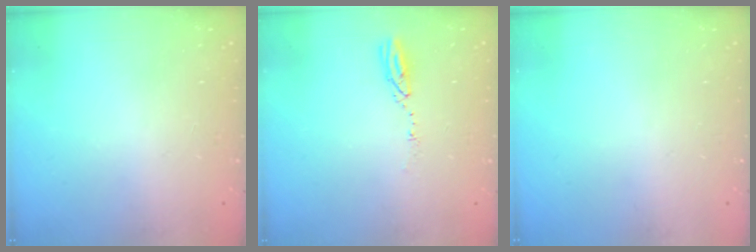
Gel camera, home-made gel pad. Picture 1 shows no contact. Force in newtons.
{"total": 3.8, "press": 3.7, "slide": 0.2}
{"total": 0.0}